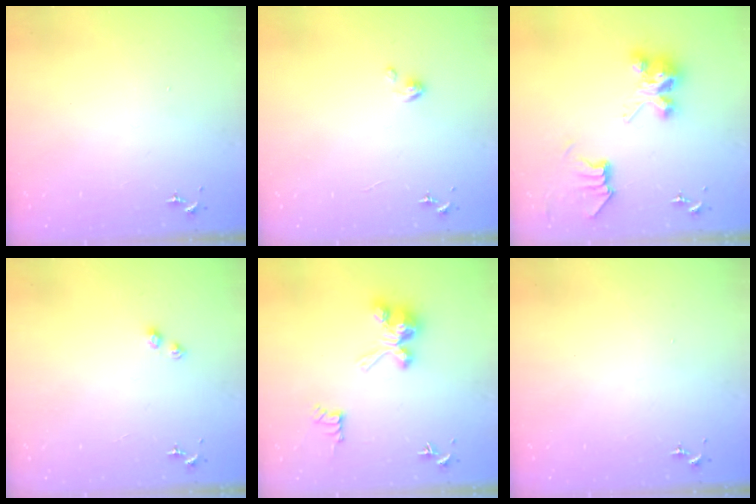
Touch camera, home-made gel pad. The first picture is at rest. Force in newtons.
{"total": 2.7, "press": 2.7, "slide": 0.2}
{"total": 7.8, "press": 7.8, "slide": 0.0}
{"total": 3.2, "press": 3.2, "slide": 0.6}
{"total": 10.0, "press": 10.0, "slide": 0.1}
{"total": 0.0}